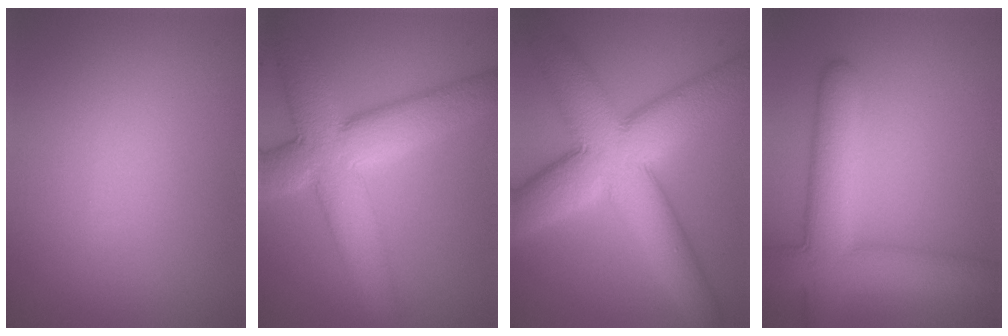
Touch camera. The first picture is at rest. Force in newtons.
{"total": 9.8, "press": 9.7, "slide": 0.7}
{"total": 12.3, "press": 12.3, "slide": 0.6}
{"total": 7.7, "press": 7.6, "slide": 0.6}